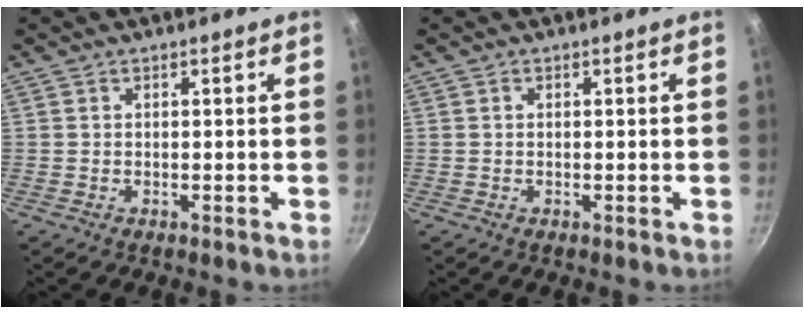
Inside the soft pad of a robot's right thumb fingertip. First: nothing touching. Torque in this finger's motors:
{"motor_torque": [-0.10, 0.33, 0.28, -0.01, -0.02]}